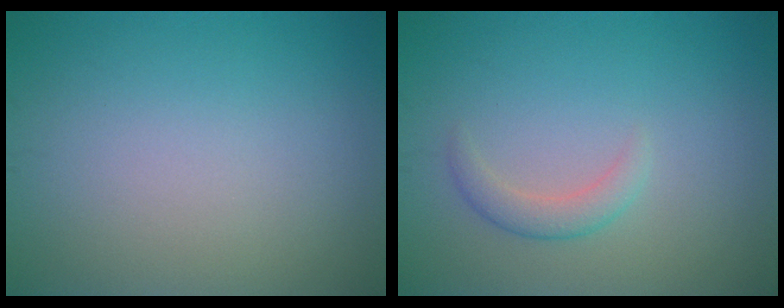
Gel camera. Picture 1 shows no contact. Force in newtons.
{"total": 1.7, "press": 1.7, "slide": 0.1}